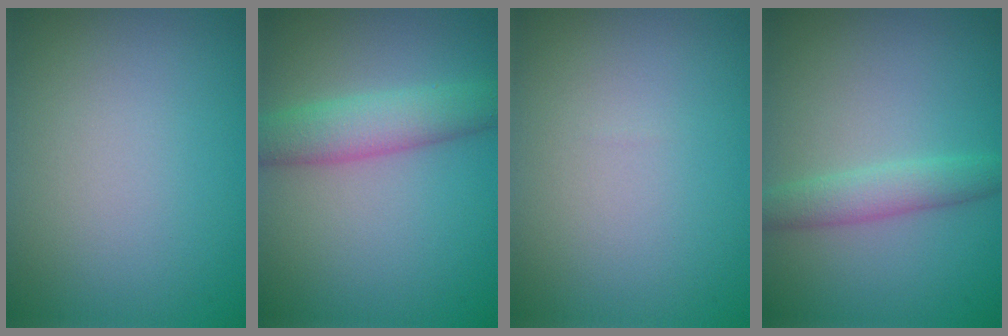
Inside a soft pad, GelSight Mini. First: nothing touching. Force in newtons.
{"total": 4.1, "press": 4.1, "slide": 0.1}
{"total": 0.0}
{"total": 2.7, "press": 2.7, "slide": 0.2}